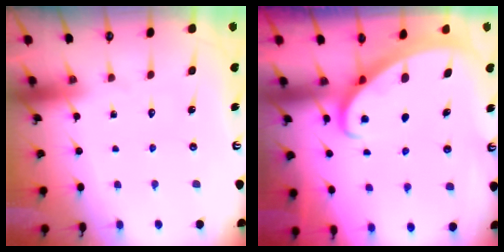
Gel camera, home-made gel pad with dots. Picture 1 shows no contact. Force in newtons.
{"total": 2.1, "press": 2.1, "slide": 0.2}